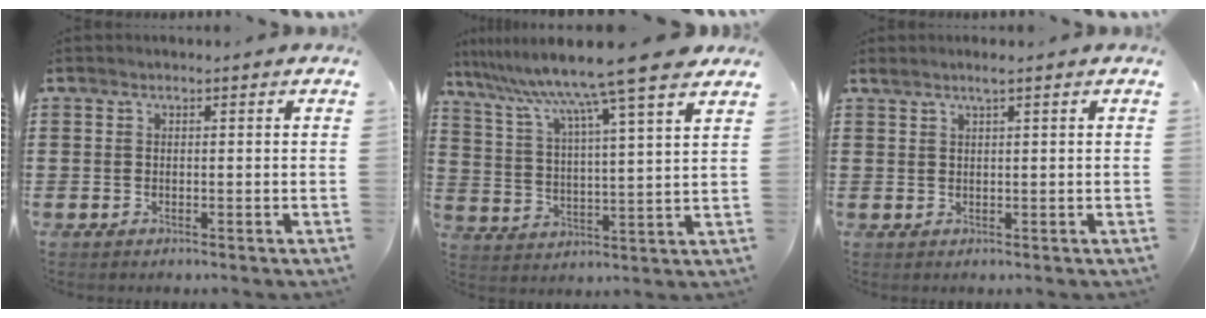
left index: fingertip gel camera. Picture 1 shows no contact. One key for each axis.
{"total": 11.3, "fx": 9.4, "fy": -1.2, "fz": 6.1, "tx": -0.155, "ty": -0.058, "tz": 0.151}
{"total": 1.9, "fx": 1.2, "fy": 0.0, "fz": 1.4, "tx": -0.029, "ty": 0.000, "tz": 0.022}